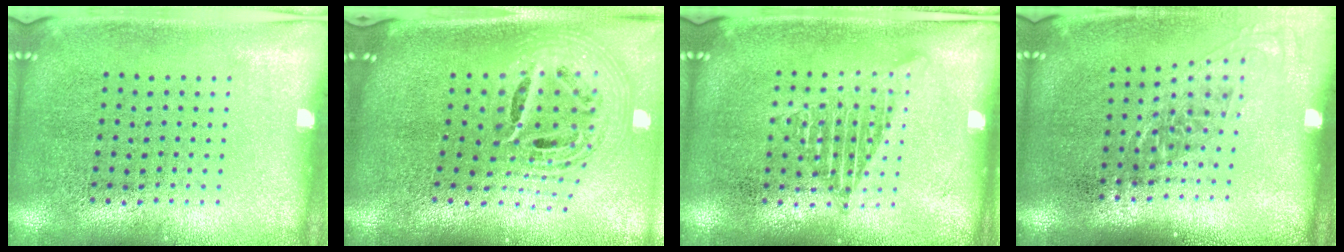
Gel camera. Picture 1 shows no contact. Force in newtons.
{"total": 2.8, "press": 1.9, "slide": 2.0}
{"total": 1.1, "press": 1.1, "slide": 0.1}
{"total": 1.3, "press": 1.0, "slide": 0.8}